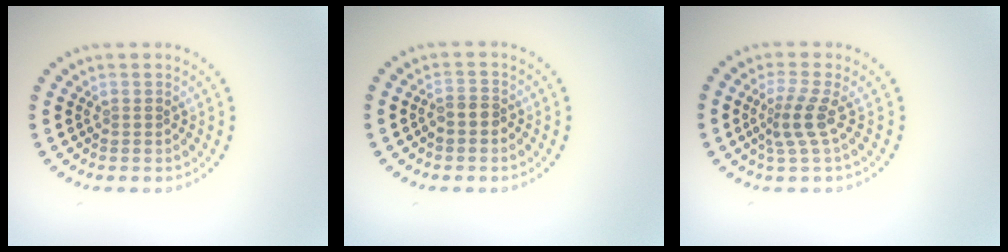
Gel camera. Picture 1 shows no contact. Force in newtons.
{"total": 1.7, "press": 1.5, "slide": 0.7}
{"total": 2.7, "press": 1.9, "slide": 1.9}